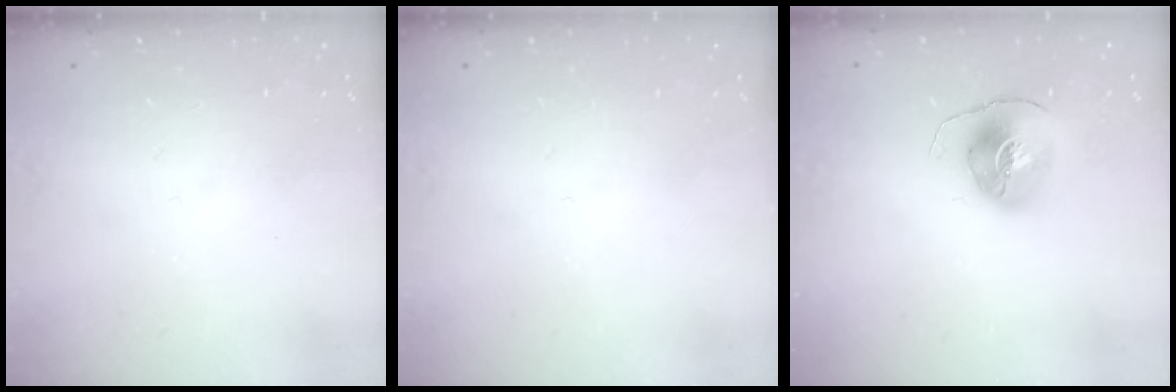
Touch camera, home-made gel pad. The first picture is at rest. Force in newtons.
{"total": 0.0}
{"total": 8.2, "press": 8.1, "slide": 1.0}